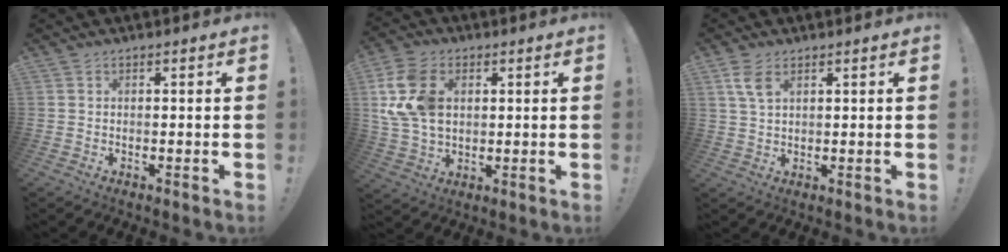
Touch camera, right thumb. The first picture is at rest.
{"total": 14.5, "force": [3.1, 10.2, 9.8], "torque": [-0.193, -0.002, 0.063]}
{"total": 5.1, "force": [2.6, 2.5, 3.7], "torque": [-0.070, -0.004, 0.050]}